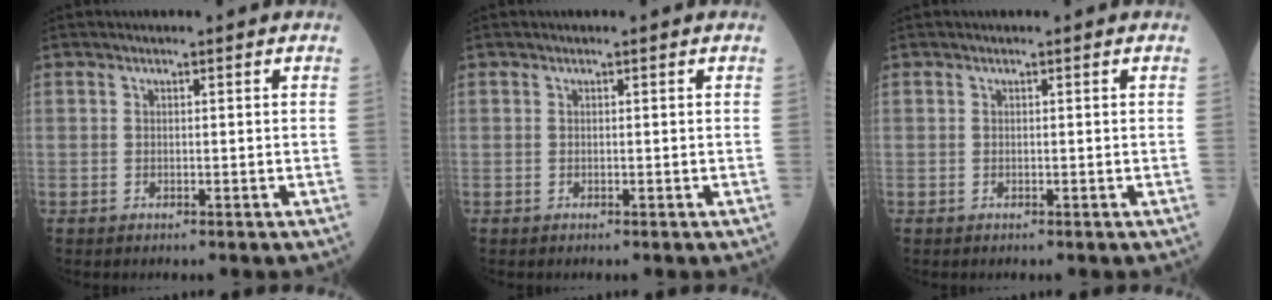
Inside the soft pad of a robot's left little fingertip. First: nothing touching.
{"total": 0.0}
{"total": 0.0}